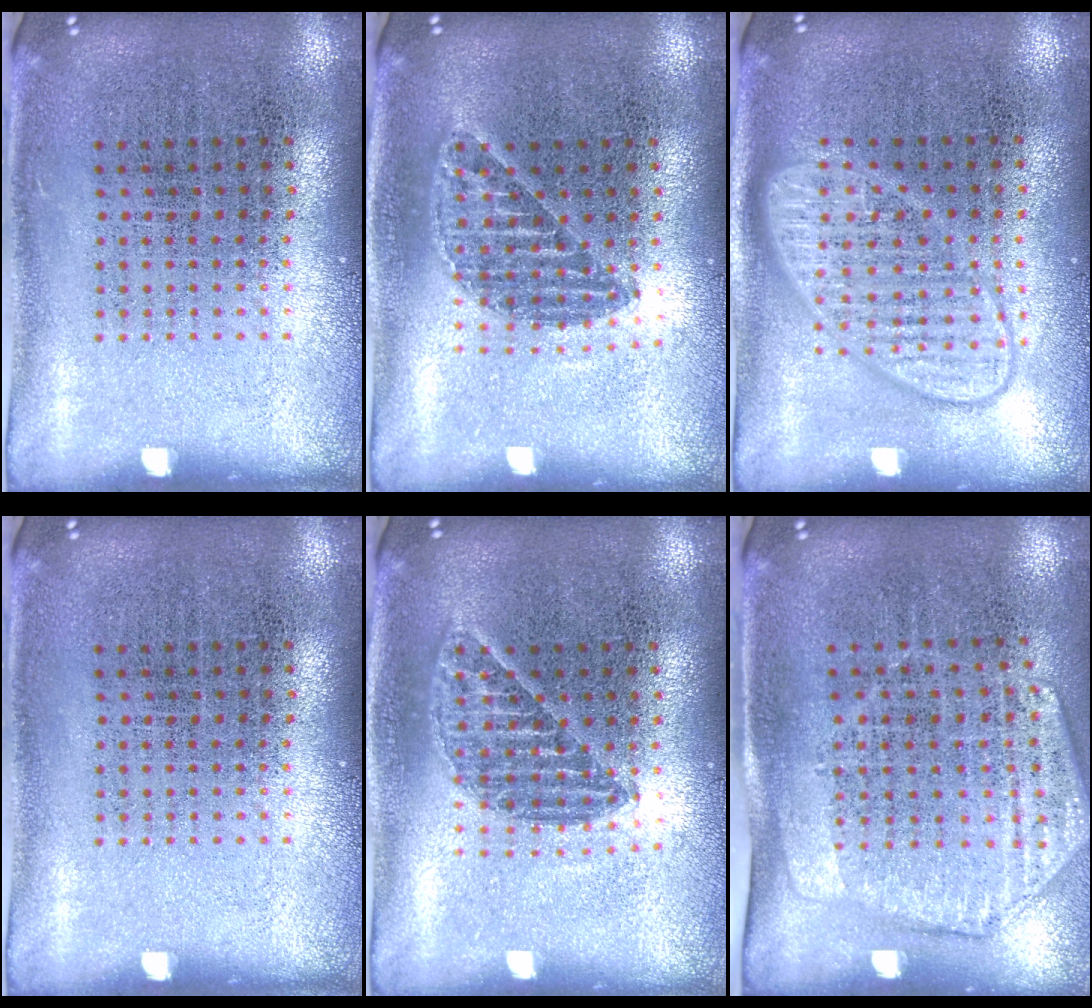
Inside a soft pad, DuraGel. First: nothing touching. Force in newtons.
{"total": 1.1, "press": 1.0, "slide": 0.4}
{"total": 2.7, "press": 2.7, "slide": 0.4}
{"total": 0.0}
{"total": 1.2, "press": 1.1, "slide": 0.5}
{"total": 1.8, "press": 1.5, "slide": 1.0}